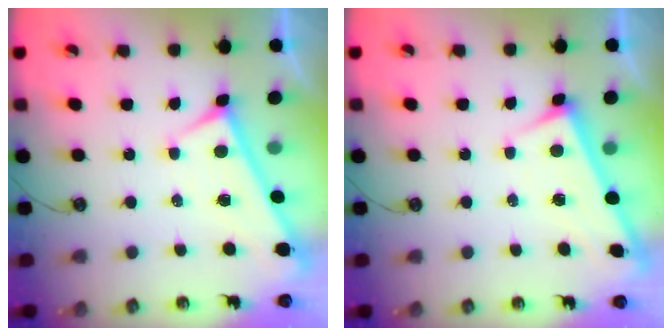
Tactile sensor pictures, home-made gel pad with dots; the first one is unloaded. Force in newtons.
{"total": 3.0, "press": 3.0, "slide": 0.2}